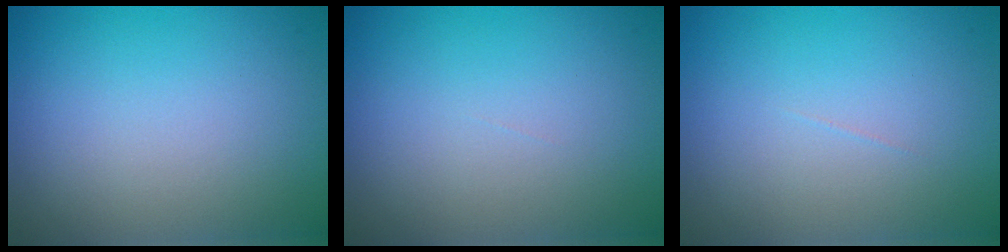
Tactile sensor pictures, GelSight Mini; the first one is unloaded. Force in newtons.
{"total": 0.0}
{"total": 0.0}